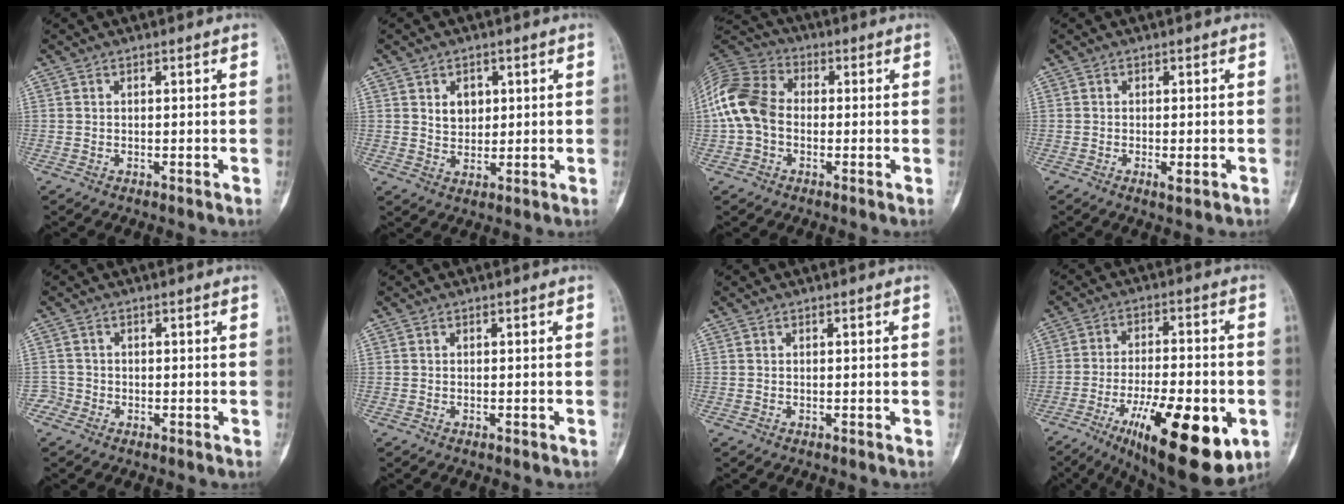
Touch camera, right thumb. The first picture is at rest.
{"total": 4.1, "force": [1.4, 3.2, 2.3], "torque": [-0.013, -0.008, 0.024]}
{"total": 12.5, "force": [-0.8, 9.3, 8.3], "torque": [-0.167, 0.032, -0.028]}
{"total": 2.1, "force": [-0.8, 0.6, 1.9], "torque": [-0.026, -0.003, -0.010]}
{"total": 1.9, "force": [-0.8, 1.6, -0.4], "torque": [0.022, 0.009, -0.024]}
{"total": 0.5, "force": [-0.3, 0.1, 0.4], "torque": [-0.005, 0.001, -0.004]}
{"total": 0.0}
{"total": 21.9, "force": [-8.5, 7.6, 18.8], "torque": [-0.260, 0.010, -0.119]}